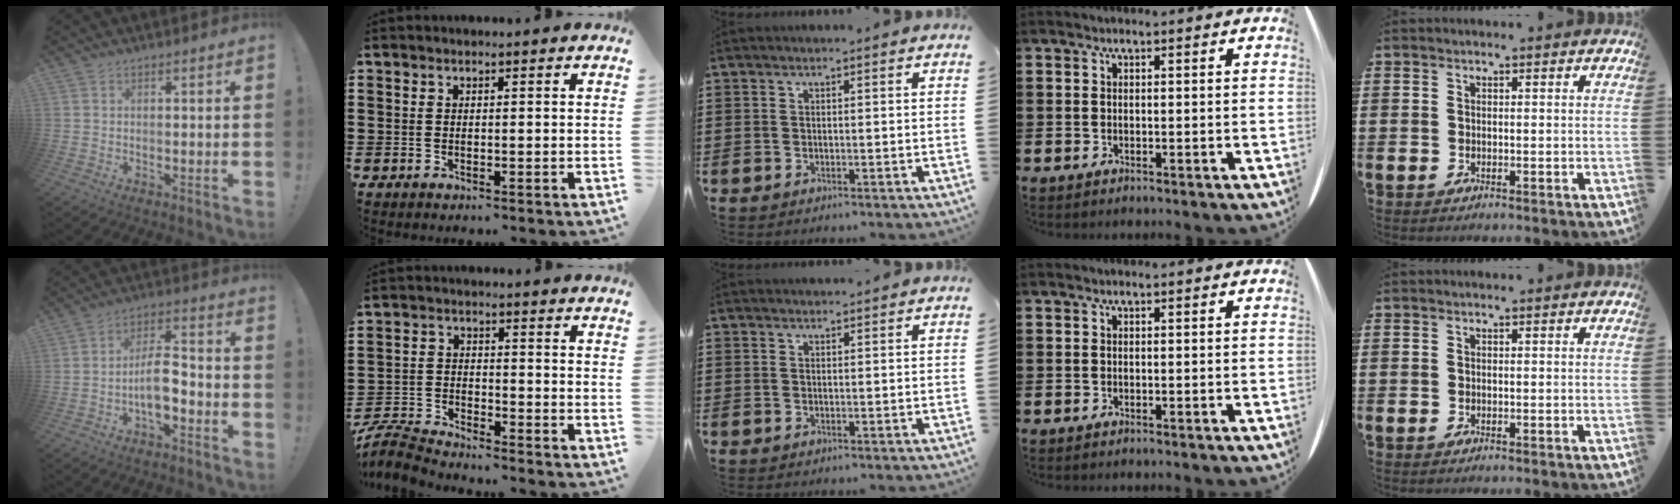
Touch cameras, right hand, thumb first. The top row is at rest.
{"thumb": {"total": 9.6, "force": [-3.4, 4.4, 7.8], "torque": [-0.137, 0.015, -0.064]}, "index": {"total": 4.7, "force": [-4.6, 0.3, 0.6], "torque": [-0.042, -0.008, -0.101]}, "middle": {"total": 0.9, "force": [0.9, -0.2, 0.0], "torque": [-0.001, -0.001, 0.017]}}